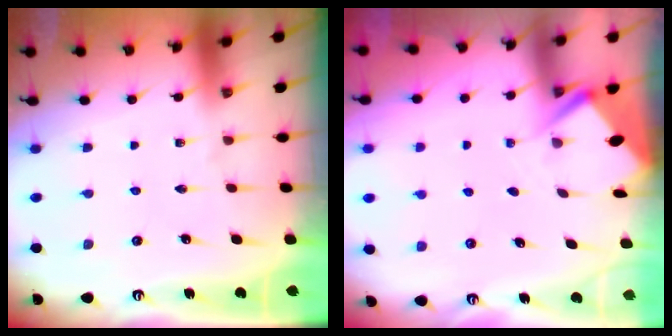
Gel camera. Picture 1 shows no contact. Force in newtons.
{"total": 2.9, "press": 2.8, "slide": 0.4}